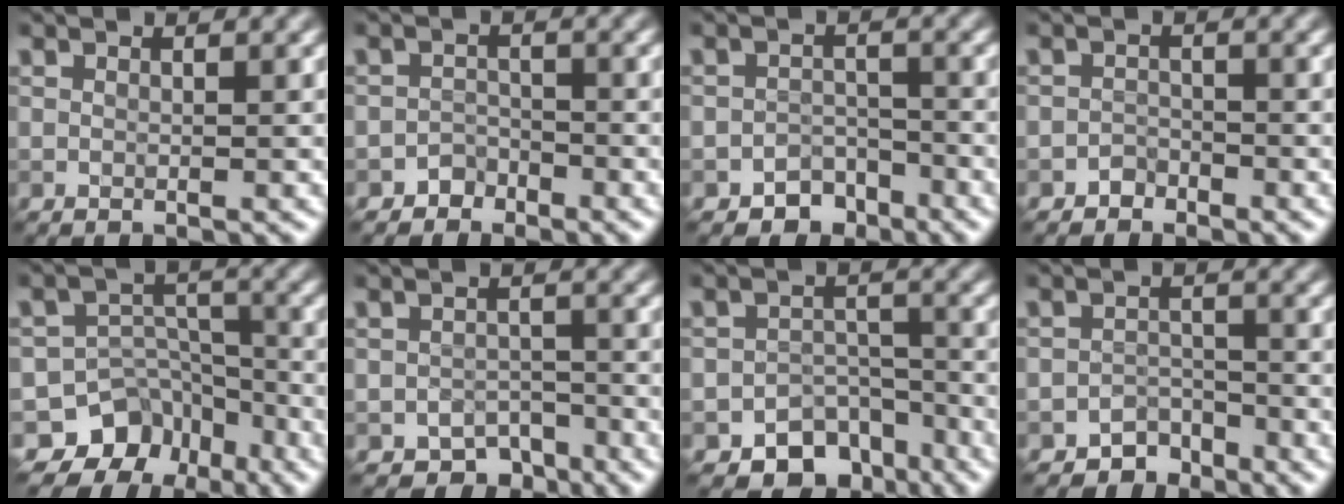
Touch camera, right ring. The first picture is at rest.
{"total": 1.5, "force": [-1.2, 0.9, -0.1], "torque": [0.010, 0.009, -0.022]}
{"total": 2.7, "force": [-2.1, 1.7, 0.5], "torque": [0.006, 0.004, -0.035]}
{"total": 1.2, "force": [-1.0, 0.6, 0.0], "torque": [0.006, 0.007, -0.018]}
{"total": 7.5, "force": [-5.1, 5.4, 1.3], "torque": [0.003, 0.002, -0.080]}
{"total": 3.3, "force": [-2.4, 1.9, 1.0], "torque": [-0.005, -0.004, -0.037]}
{"total": 6.6, "force": [-4.8, 4.1, 1.8], "torque": [-0.001, -0.007, -0.065]}
{"total": 2.4, "force": [-2.1, 1.2, 0.1], "torque": [0.015, 0.008, -0.037]}